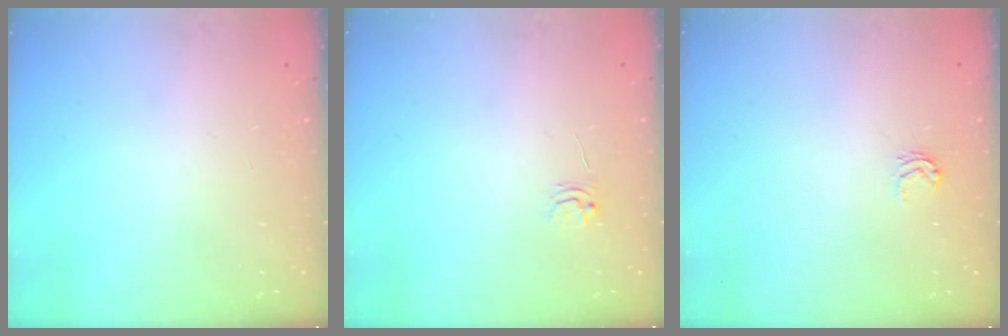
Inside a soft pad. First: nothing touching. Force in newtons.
{"total": 4.0, "press": 4.0, "slide": 0.6}
{"total": 3.1, "press": 3.1, "slide": 0.4}